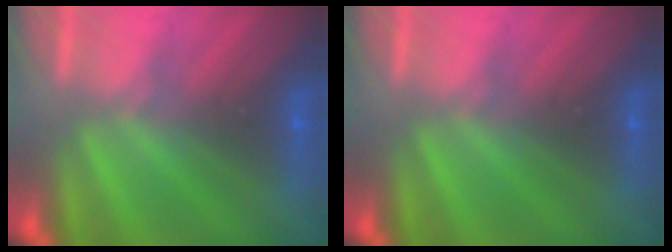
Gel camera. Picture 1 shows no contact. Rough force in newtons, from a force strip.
{"total": 0.0}